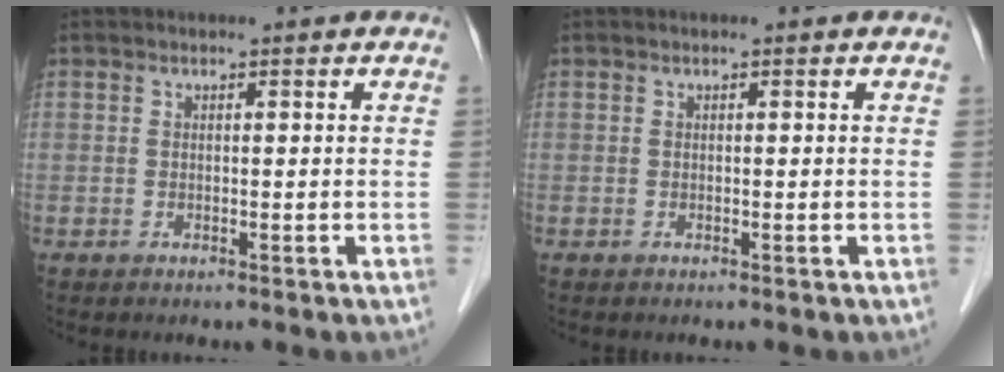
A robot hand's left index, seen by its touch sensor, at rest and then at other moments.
{"total": 0.0}